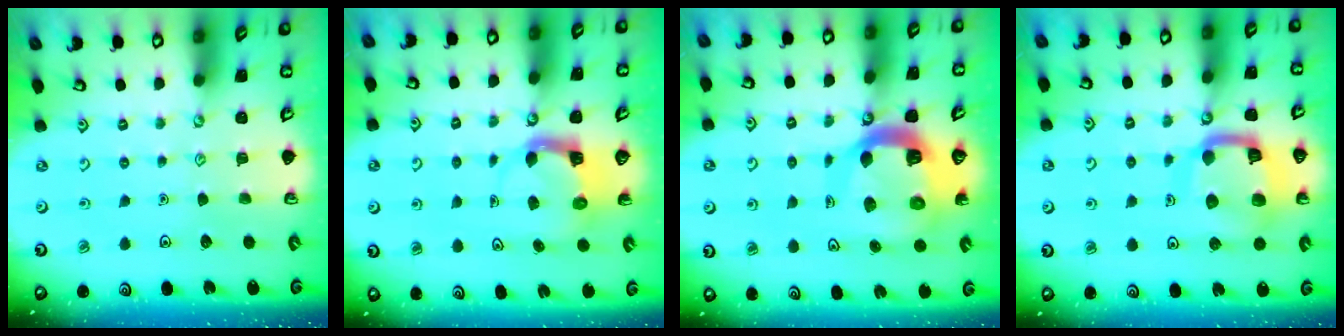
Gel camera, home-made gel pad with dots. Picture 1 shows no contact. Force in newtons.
{"total": 3.9, "press": 3.9, "slide": 0.3}
{"total": 14.8, "press": 14.6, "slide": 1.8}
{"total": 13.5, "press": 13.4, "slide": 1.3}